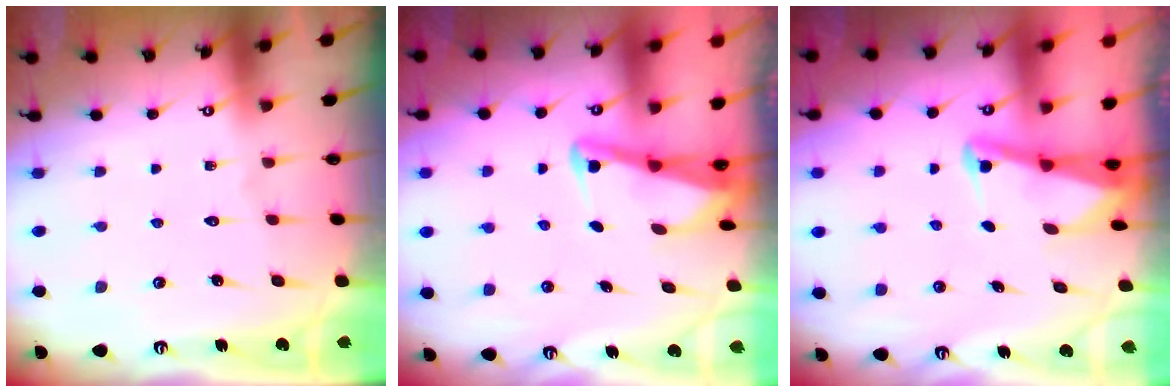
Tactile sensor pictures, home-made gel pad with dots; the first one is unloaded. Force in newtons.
{"total": 3.0, "press": 3.0, "slide": 0.3}
{"total": 2.6, "press": 2.5, "slide": 0.6}